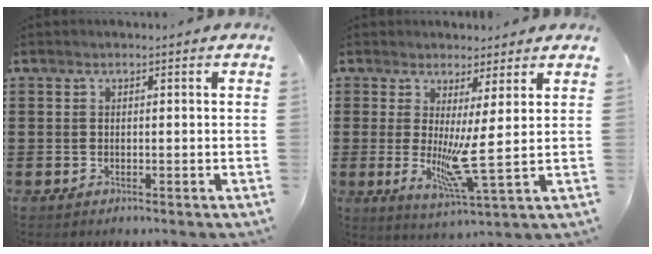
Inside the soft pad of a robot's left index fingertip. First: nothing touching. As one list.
[{"total": 7.0, "force": [1.2, -0.5, 6.9], "torque": [-0.115, -0.032, 0.020]}]